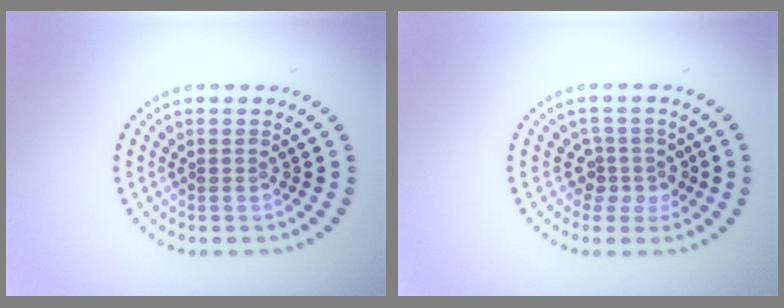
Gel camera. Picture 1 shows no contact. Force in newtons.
{"total": 2.4, "press": 1.8, "slide": 1.6}